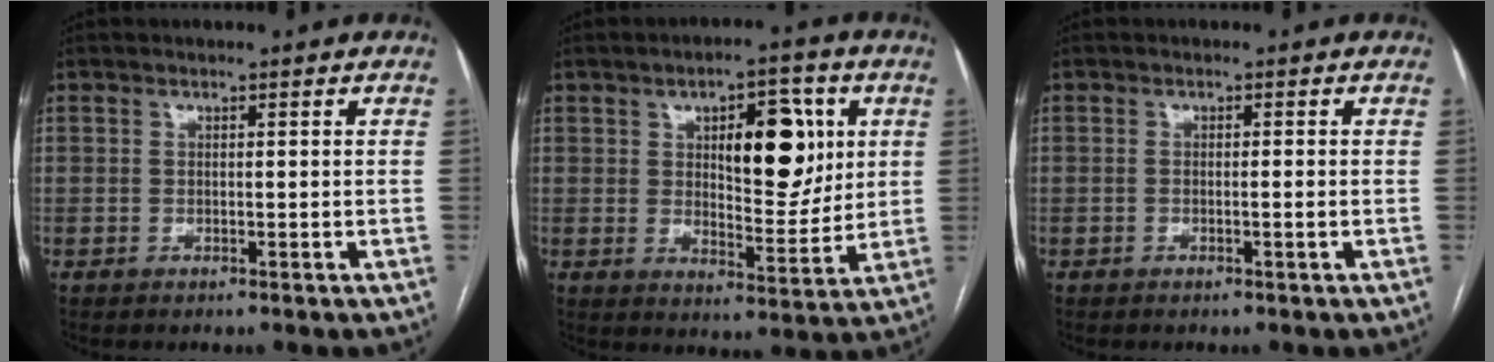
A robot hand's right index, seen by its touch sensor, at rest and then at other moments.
{"total": 11.7, "force": [3.4, 4.5, 10.2], "torque": [-0.143, 0.010, 0.057]}
{"total": 0.8, "force": [-0.2, -0.1, 0.8], "torque": [-0.013, 0.000, -0.003]}